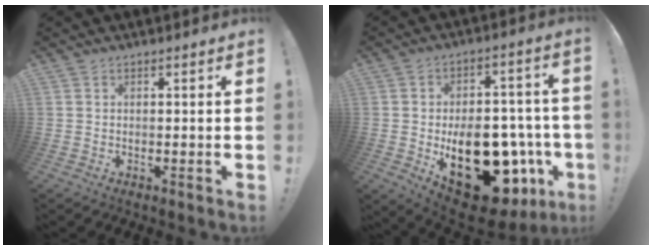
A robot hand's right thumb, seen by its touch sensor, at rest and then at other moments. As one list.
[{"total": 24.9, "force": [-6.9, 14.9, 18.7], "torque": [-0.272, 0.039, -0.077]}]